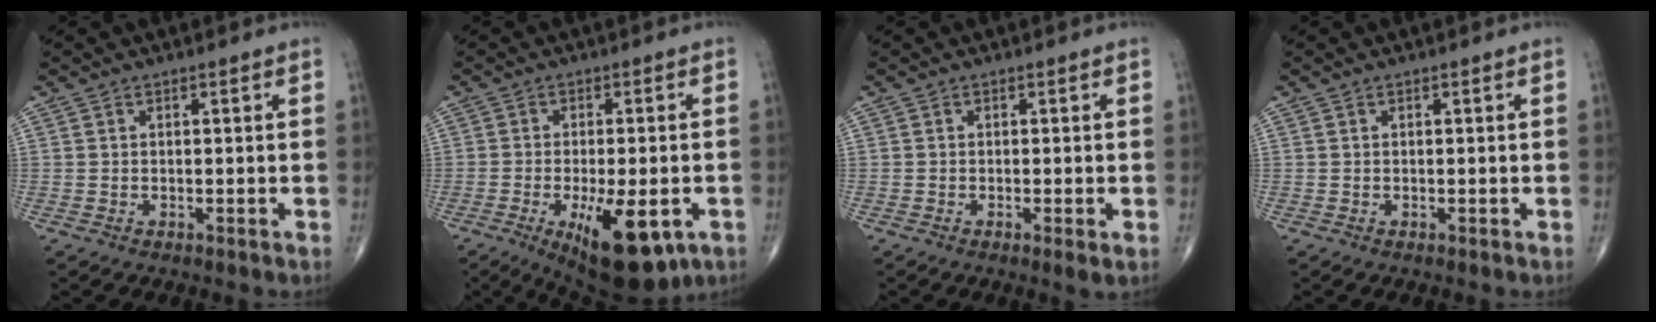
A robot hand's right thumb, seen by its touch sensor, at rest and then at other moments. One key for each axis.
{"total": 14.5, "fx": -5.6, "fy": 5.7, "fz": 12.1, "tx": -0.164, "ty": -0.003, "tz": -0.067}
{"total": 1.8, "fx": -0.5, "fy": 0.2, "fz": 1.7, "tx": -0.037, "ty": -0.009, "tz": -0.013}
{"total": 0.0}